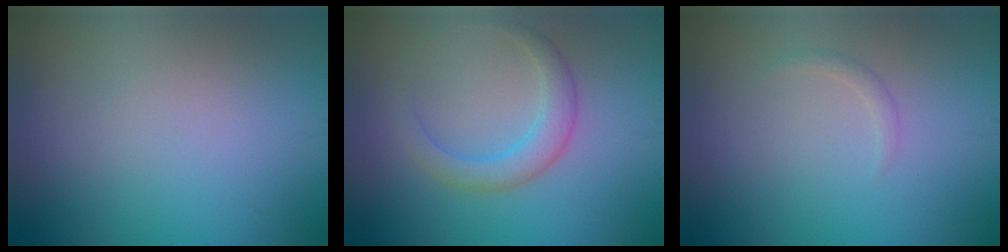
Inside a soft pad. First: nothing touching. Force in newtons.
{"total": 2.8, "press": 2.8, "slide": 0.2}
{"total": 0.8, "press": 0.8, "slide": 0.0}